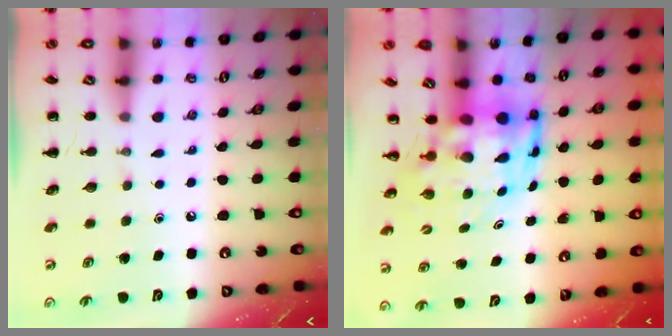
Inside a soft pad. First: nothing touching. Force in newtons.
{"total": 7.2, "press": 7.0, "slide": 1.6}